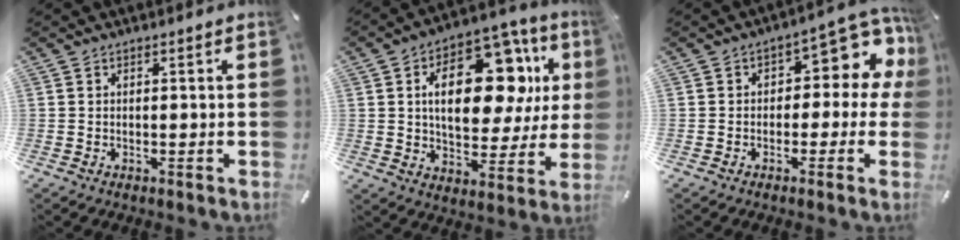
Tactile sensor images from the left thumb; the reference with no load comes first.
{"total": 24.2, "force": [6.8, 13.8, 18.8], "torque": [-0.279, -0.027, 0.105]}
{"total": 9.5, "force": [3.4, 5.4, 7.1], "torque": [-0.081, -0.030, 0.056]}